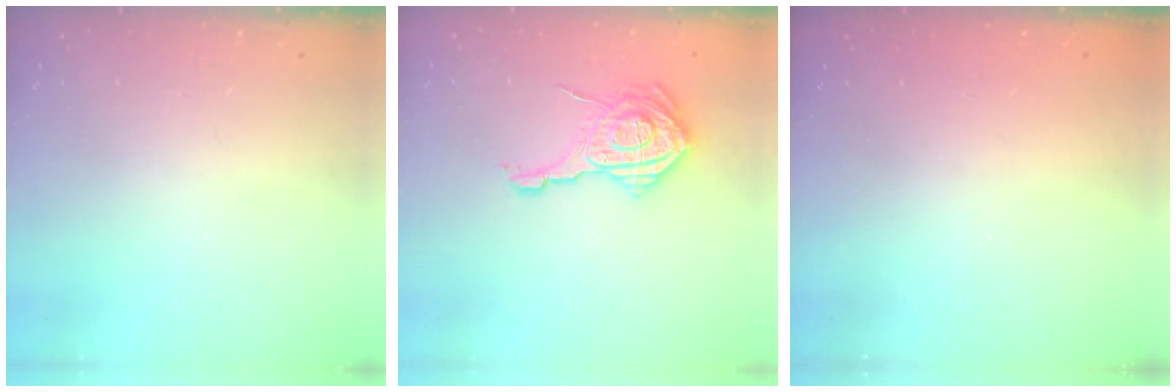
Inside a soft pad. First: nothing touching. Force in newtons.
{"total": 16.6, "press": 16.6, "slide": 1.2}
{"total": 2.3, "press": 2.2, "slide": 0.8}